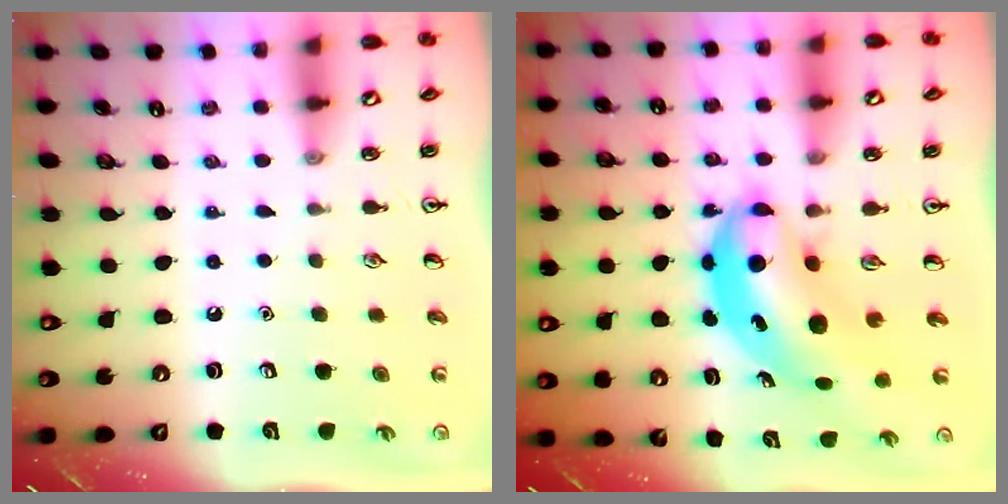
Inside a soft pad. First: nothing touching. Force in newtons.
{"total": 7.7, "press": 7.5, "slide": 1.9}